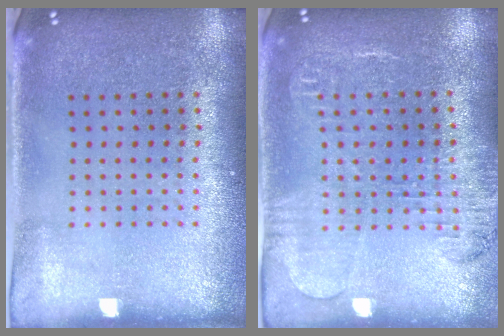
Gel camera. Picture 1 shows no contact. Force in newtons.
{"total": 1.8, "press": 1.7, "slide": 0.5}